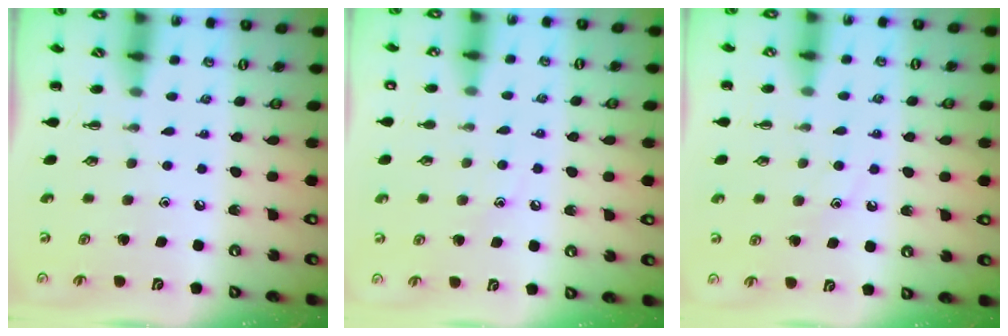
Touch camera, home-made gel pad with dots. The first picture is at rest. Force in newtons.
{"total": 7.8, "press": 7.5, "slide": 2.0}
{"total": 9.1, "press": 9.0, "slide": 1.4}